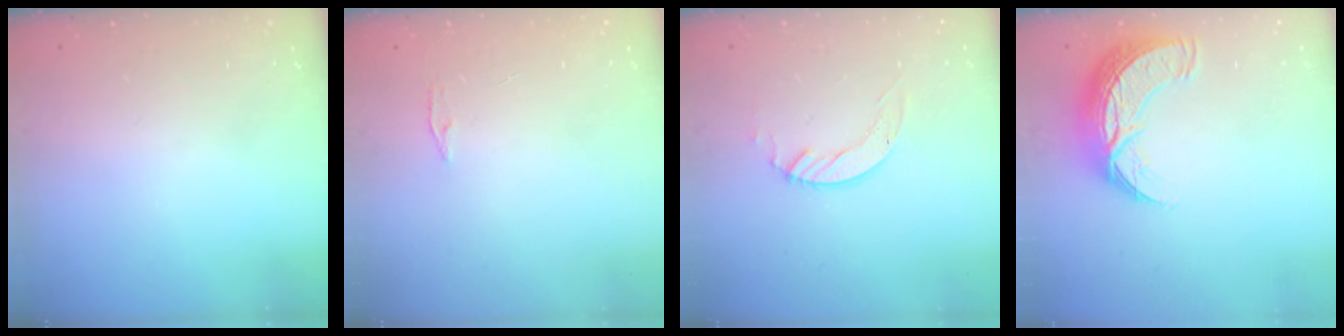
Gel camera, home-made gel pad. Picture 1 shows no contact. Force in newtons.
{"total": 3.8, "press": 3.7, "slide": 0.5}
{"total": 4.2, "press": 4.2, "slide": 0.2}
{"total": 10.8, "press": 10.7, "slide": 1.0}